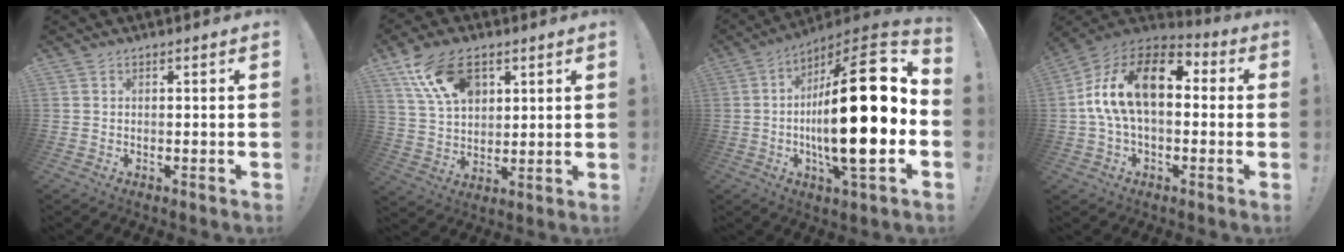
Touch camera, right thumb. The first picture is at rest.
{"total": 15.5, "force": [7.8, 9.6, 9.4], "torque": [-0.171, -0.014, 0.153]}
{"total": 27.6, "force": [-1.1, 7.4, 26.5], "torque": [-0.425, -0.006, -0.028]}
{"total": 19.0, "force": [3.7, 10.3, 15.6], "torque": [-0.278, 0.005, 0.064]}